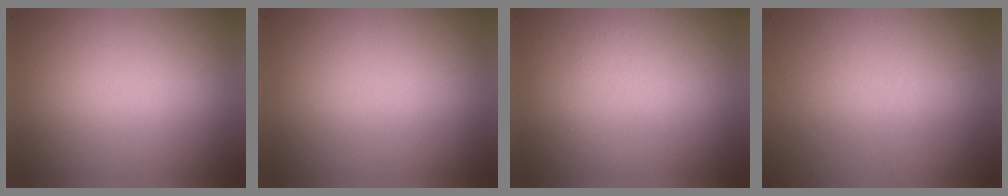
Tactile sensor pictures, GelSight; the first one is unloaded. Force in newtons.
{"total": 0.0}
{"total": 1.1}
{"total": 9.5}